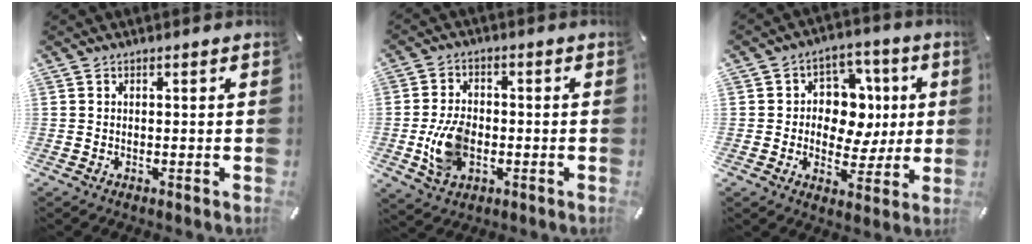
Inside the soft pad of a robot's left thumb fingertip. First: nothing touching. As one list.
[{"total": 10.2, "force": [-2.0, 7.0, 7.2], "torque": [-0.147, 0.004, -0.034]}, {"total": 10.1, "force": [0.6, 9.0, 4.7], "torque": [-0.055, -0.006, 0.011]}]